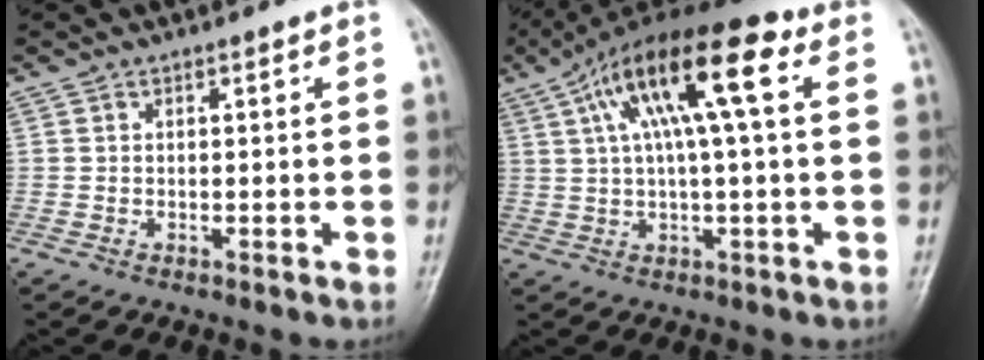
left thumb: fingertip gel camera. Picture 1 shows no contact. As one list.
[{"total": 16.5, "force": [5.2, 4.5, 15.0], "torque": [-0.260, 0.029, 0.080]}]